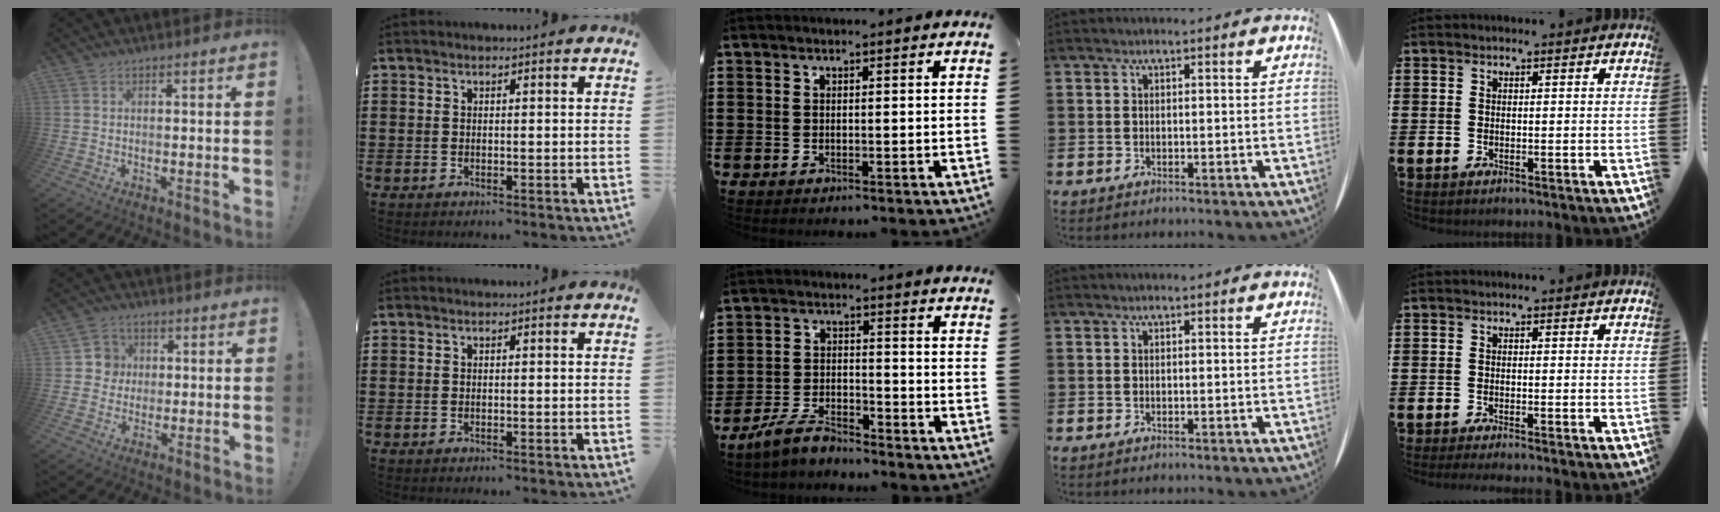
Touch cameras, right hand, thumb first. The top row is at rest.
{"thumb": {"total": 5.9, "force": [0.7, 5.8, 1.1], "torque": [-0.009, -0.002, 0.014]}, "middle": {"total": 5.5, "force": [-5.1, 1.2, 1.8], "torque": [-0.043, 0.005, -0.102]}, "little": {"total": 0.6, "force": [-0.5, -0.1, 0.4], "torque": [-0.005, -0.003, -0.010]}}